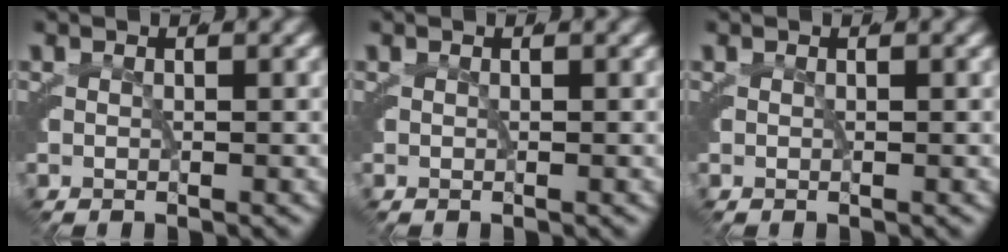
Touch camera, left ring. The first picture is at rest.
{"total": 0.0}
{"total": 0.0}